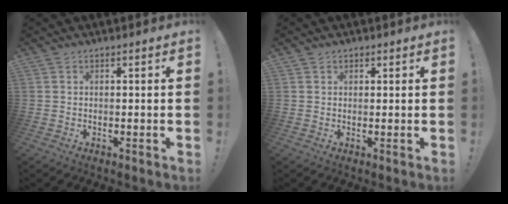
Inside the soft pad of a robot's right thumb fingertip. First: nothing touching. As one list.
[{"total": 1.0, "force": [0.5, 0.8, 0.0], "torque": [0.008, -0.005, 0.008]}]